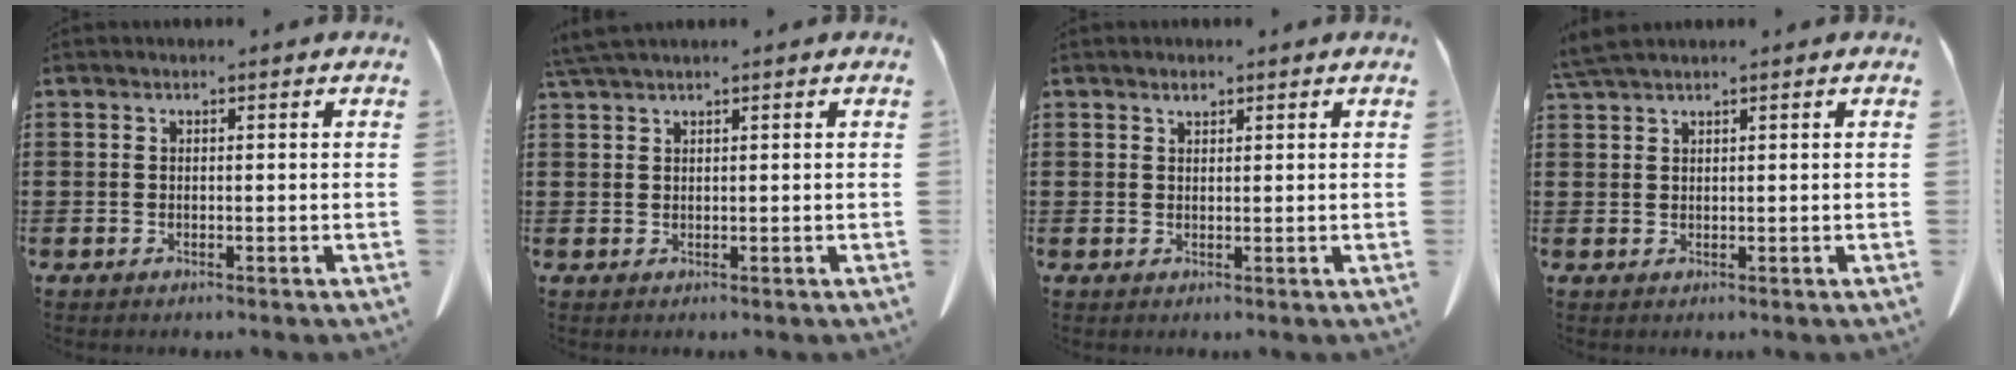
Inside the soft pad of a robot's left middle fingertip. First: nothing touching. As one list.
[{"total": 1.9, "force": [1.6, -0.1, 1.0], "torque": [-0.024, -0.003, 0.033]}, {"total": 1.1, "force": [0.9, 0.3, 0.5], "torque": [-0.013, -0.001, 0.018]}, {"total": 2.5, "force": [2.1, 0.0, 1.3], "torque": [-0.032, 0.000, 0.042]}]